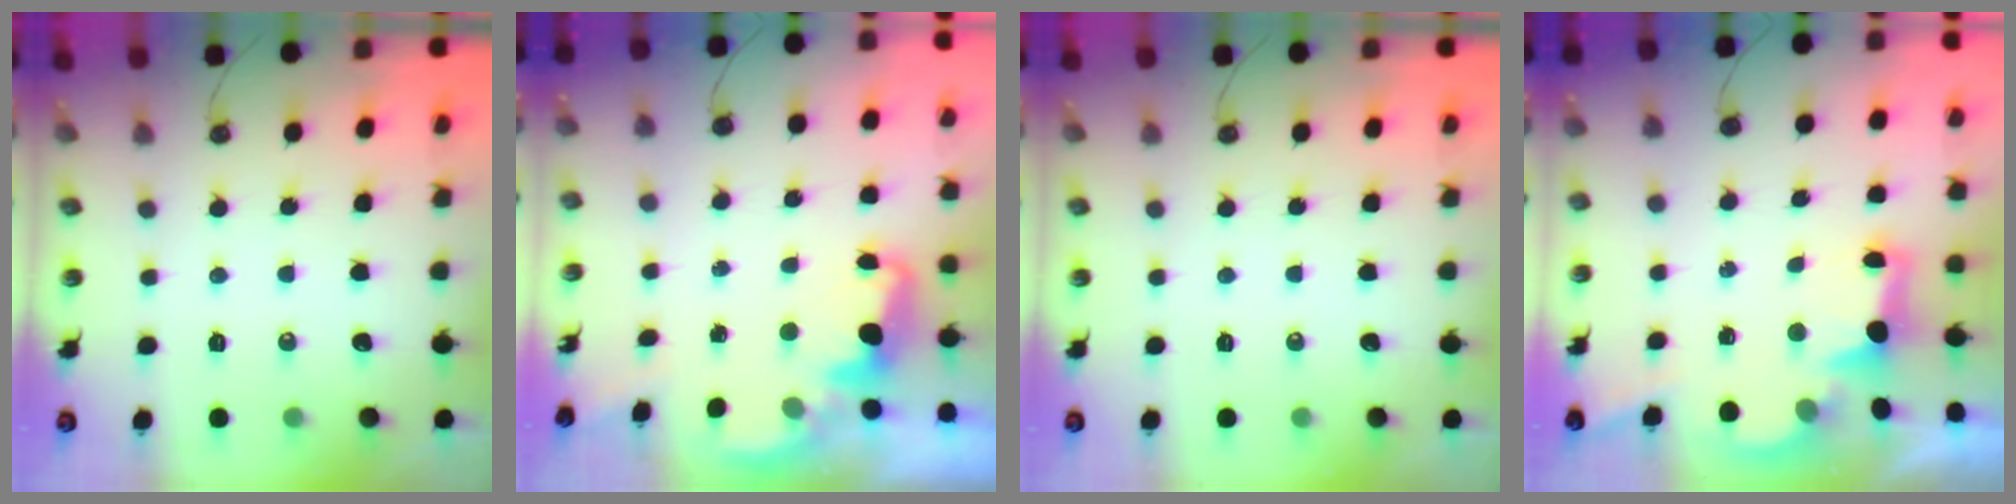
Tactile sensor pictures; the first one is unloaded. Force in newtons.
{"total": 2.4, "press": 2.4, "slide": 0.5}
{"total": 0.0}
{"total": 2.9, "press": 2.7, "slide": 0.9}